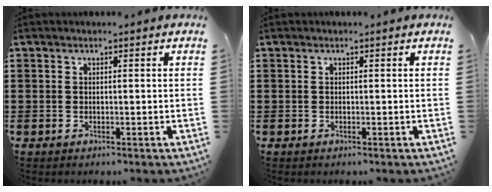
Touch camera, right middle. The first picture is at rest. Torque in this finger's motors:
{"motor_torque": [0.00, 0.00, 0.00, -0.01]}